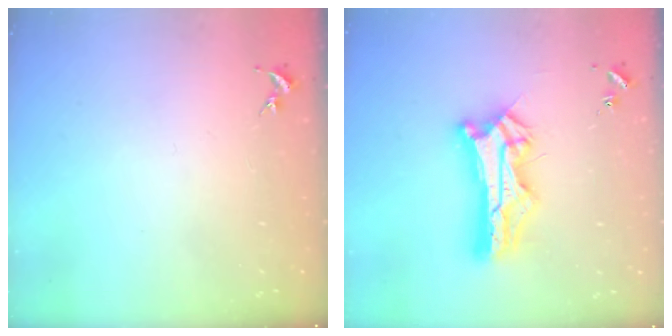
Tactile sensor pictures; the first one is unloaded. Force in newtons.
{"total": 11.6, "press": 11.6, "slide": 1.0}